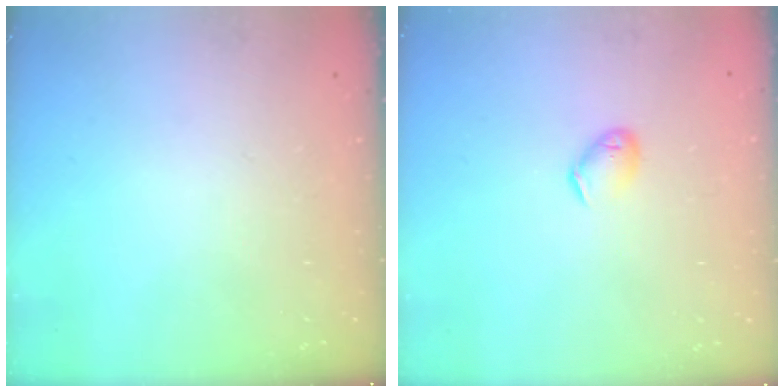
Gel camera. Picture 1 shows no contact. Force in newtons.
{"total": 7.0, "press": 6.9, "slide": 1.3}